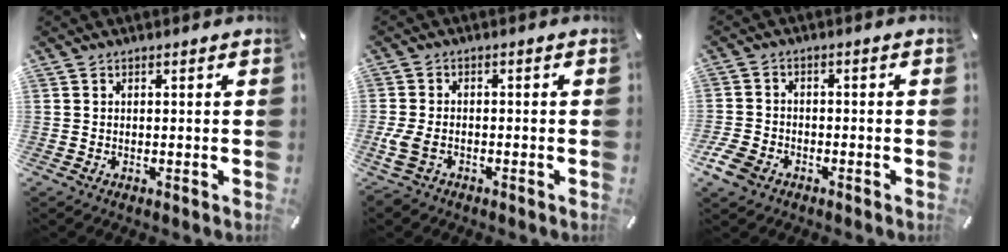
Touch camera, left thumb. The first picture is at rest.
{"total": 5.8, "force": [-2.2, 3.8, 3.8], "torque": [-0.093, 0.003, -0.041]}
{"total": 5.5, "force": [-3.2, 3.8, 2.4], "torque": [-0.062, 0.013, -0.062]}